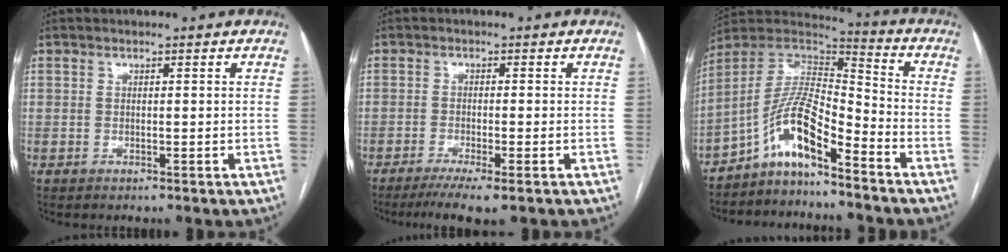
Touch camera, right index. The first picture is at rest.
{"total": 6.0, "force": [-4.2, 0.1, 4.3], "torque": [-0.066, -0.014, -0.066]}
{"total": 10.8, "force": [-6.9, 2.6, 7.8], "torque": [-0.156, 0.030, -0.128]}